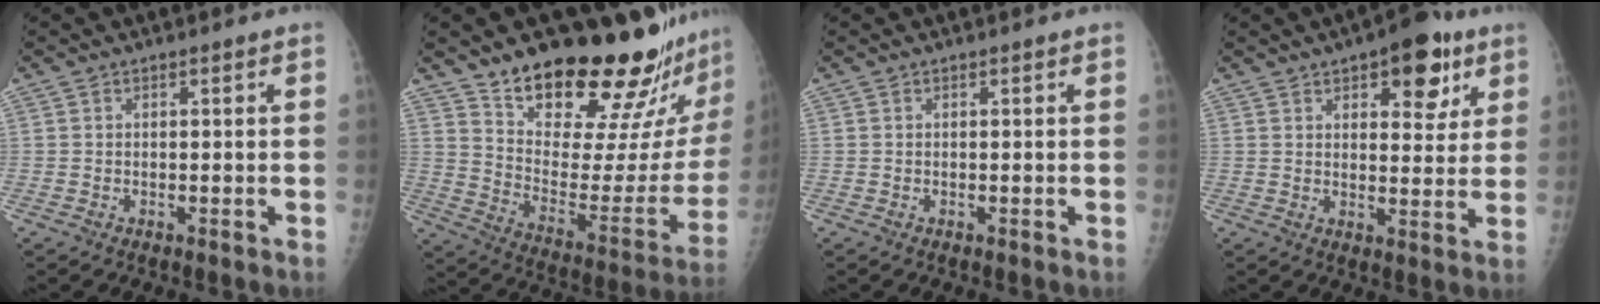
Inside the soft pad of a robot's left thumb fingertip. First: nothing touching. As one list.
[{"total": 27.8, "force": [23.1, 6.9, 14.0], "torque": [-0.174, -0.159, 0.327]}, {"total": 0.0}, {"total": 11.3, "force": [6.0, 5.4, 8.0], "torque": [-0.066, -0.021, 0.077]}]